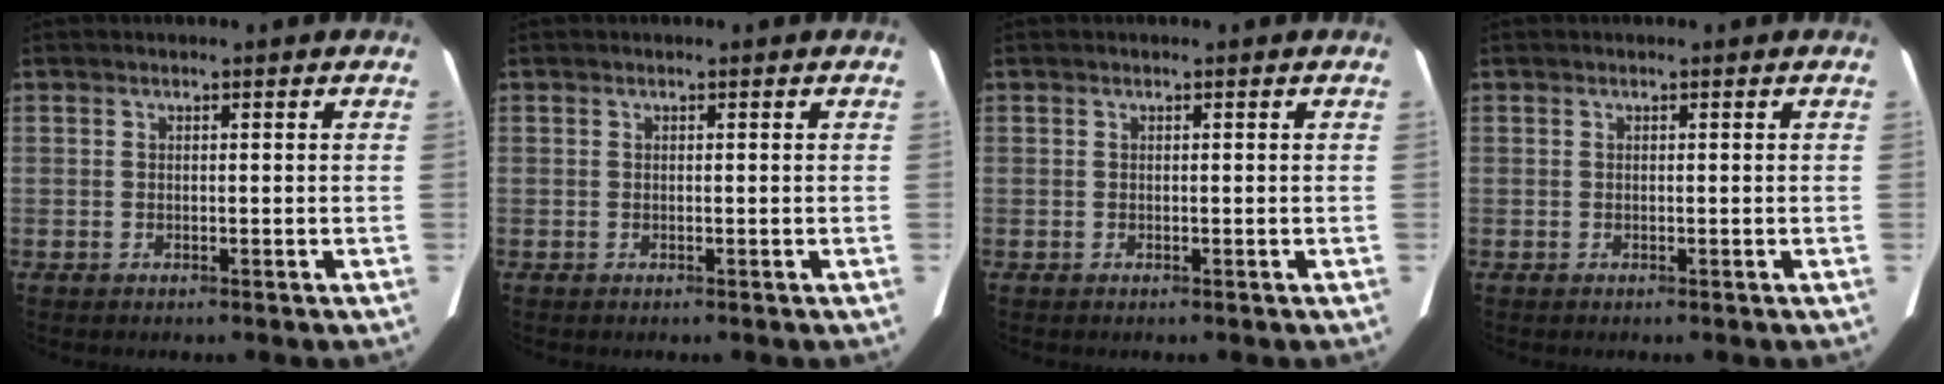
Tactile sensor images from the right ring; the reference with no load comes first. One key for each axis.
{"total": 0.0}
{"total": 0.0}
{"total": 0.0}